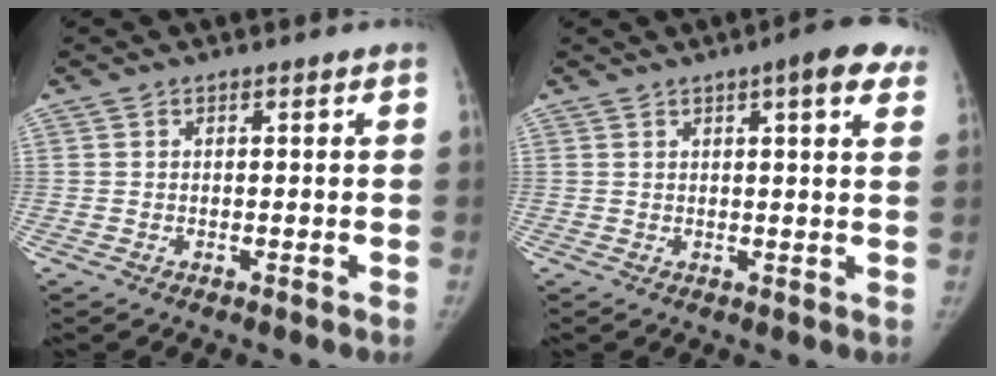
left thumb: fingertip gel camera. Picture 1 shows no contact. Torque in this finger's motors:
{"motor_torque": [0.52, -0.03, 0.69, -0.35, 0.07]}